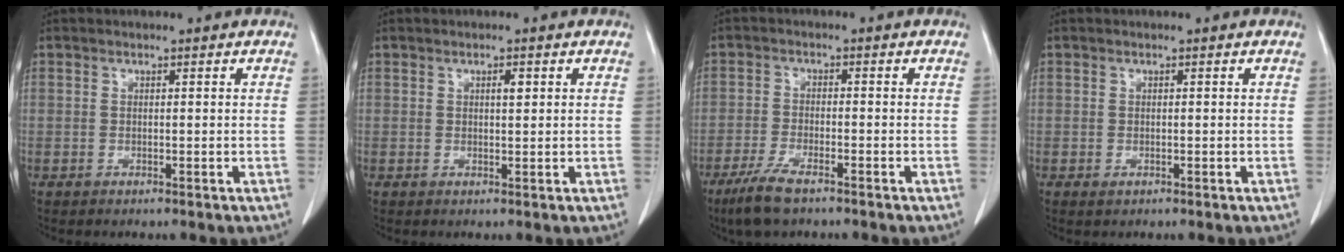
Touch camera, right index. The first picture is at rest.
{"total": 1.2, "force": [0.4, 0.3, 1.1], "torque": [-0.017, 0.001, 0.006]}
{"total": 5.9, "force": [-4.3, 1.1, 3.9], "torque": [-0.086, -0.012, -0.077]}
{"total": 0.6, "force": [-0.4, 0.4, 0.4], "torque": [-0.009, 0.000, -0.002]}